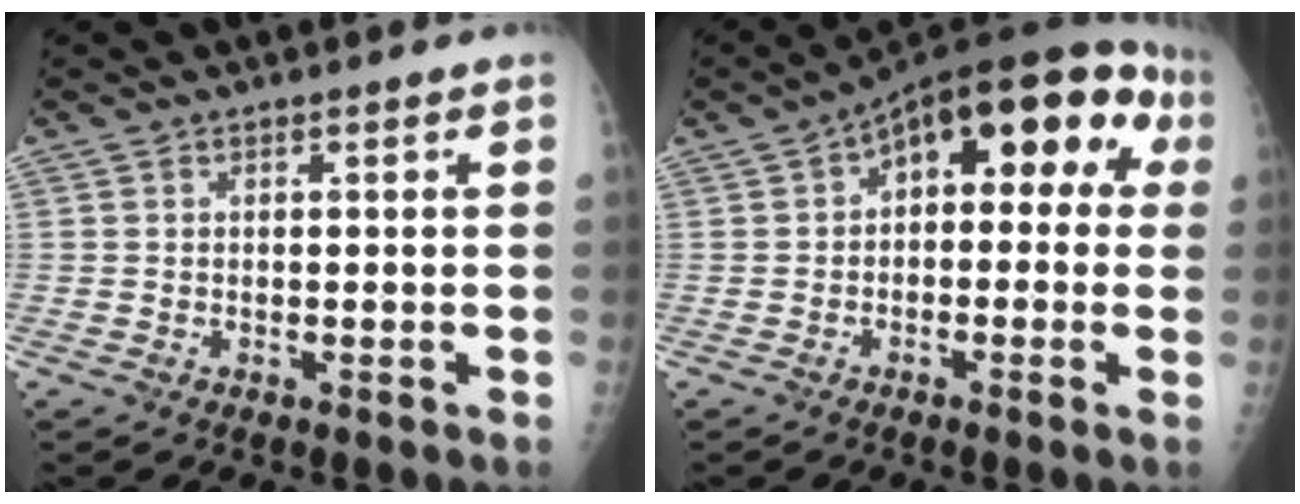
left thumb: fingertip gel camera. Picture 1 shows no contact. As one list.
[{"total": 16.1, "force": [3.7, 8.5, 13.2], "torque": [-0.130, 0.045, 0.034]}]